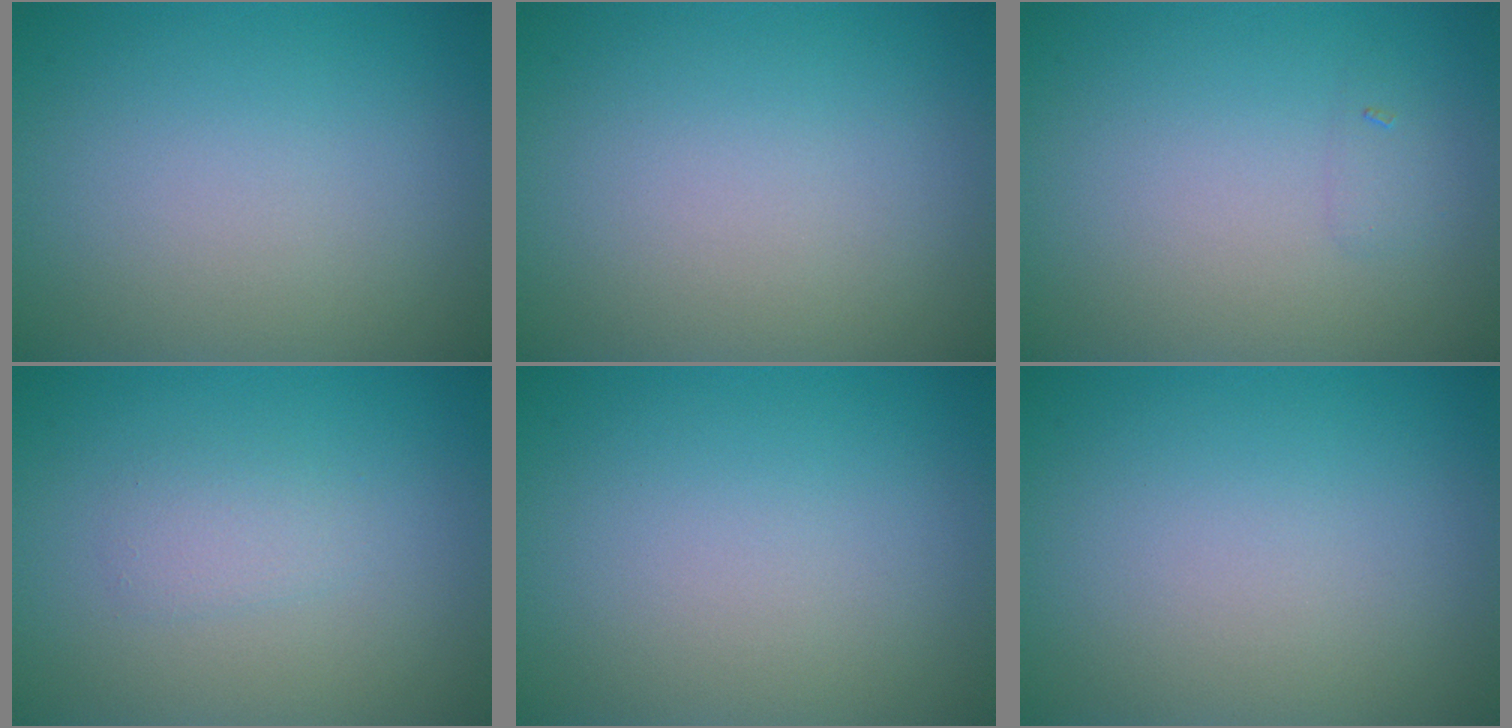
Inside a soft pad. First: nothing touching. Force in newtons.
{"total": 0.0}
{"total": 0.6, "press": 0.6, "slide": 0.0}
{"total": 1.3, "press": 1.3, "slide": 0.0}
{"total": 0.0}
{"total": 0.0}